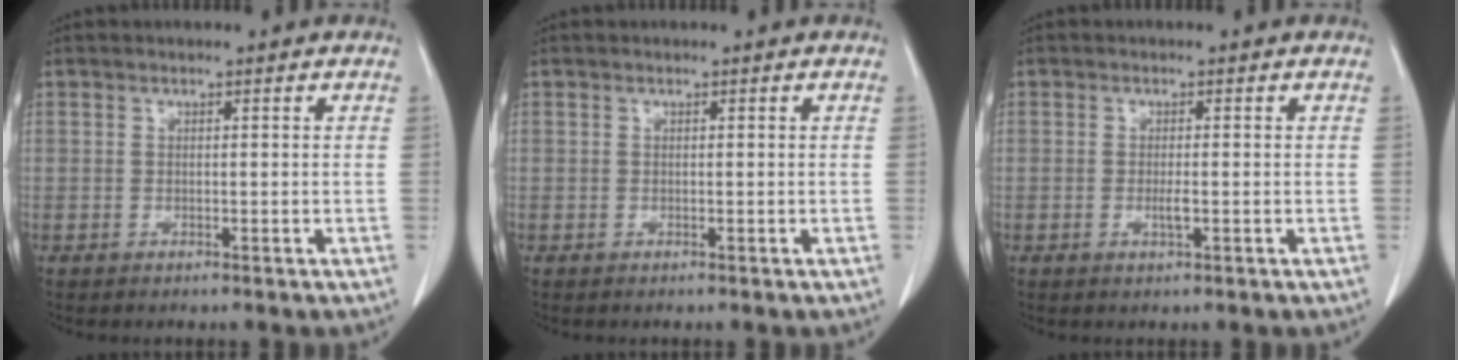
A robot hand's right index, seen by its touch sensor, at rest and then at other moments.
{"total": 0.0}
{"total": 1.6, "force": [-0.4, 0.2, 1.6], "torque": [-0.031, -0.004, -0.006]}